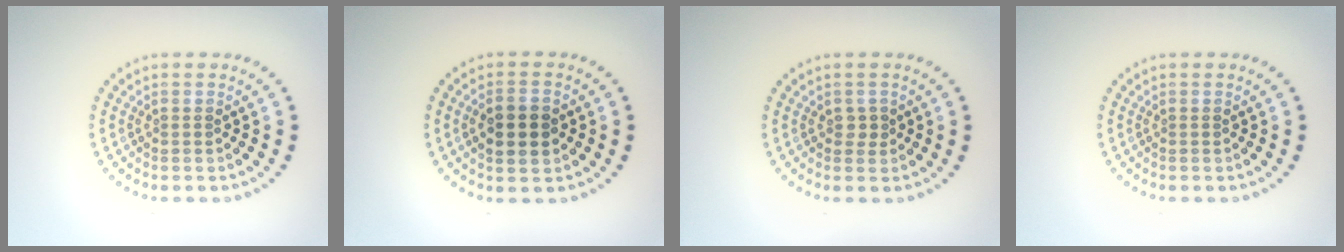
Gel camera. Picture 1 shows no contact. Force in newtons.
{"total": 3.4, "press": 3.4, "slide": 0.2}
{"total": 0.8, "press": 0.8, "slide": 0.2}
{"total": 0.0}